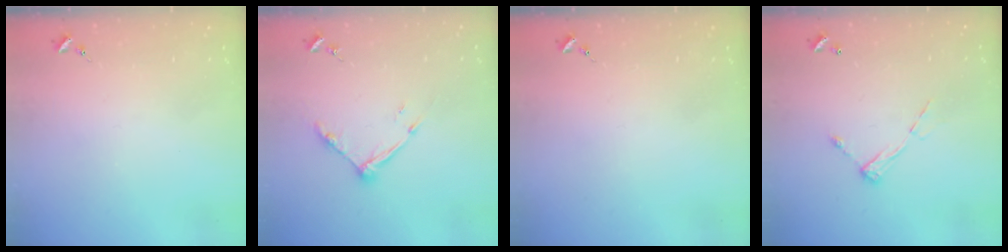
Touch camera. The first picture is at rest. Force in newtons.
{"total": 9.3, "press": 9.3, "slide": 0.4}
{"total": 0.0}
{"total": 8.2, "press": 8.2, "slide": 0.5}